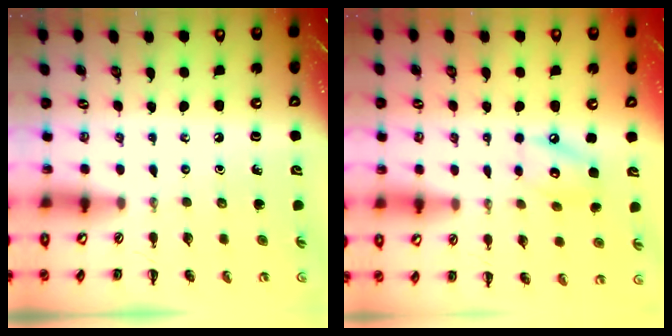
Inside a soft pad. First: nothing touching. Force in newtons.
{"total": 7.8, "press": 7.7, "slide": 0.7}